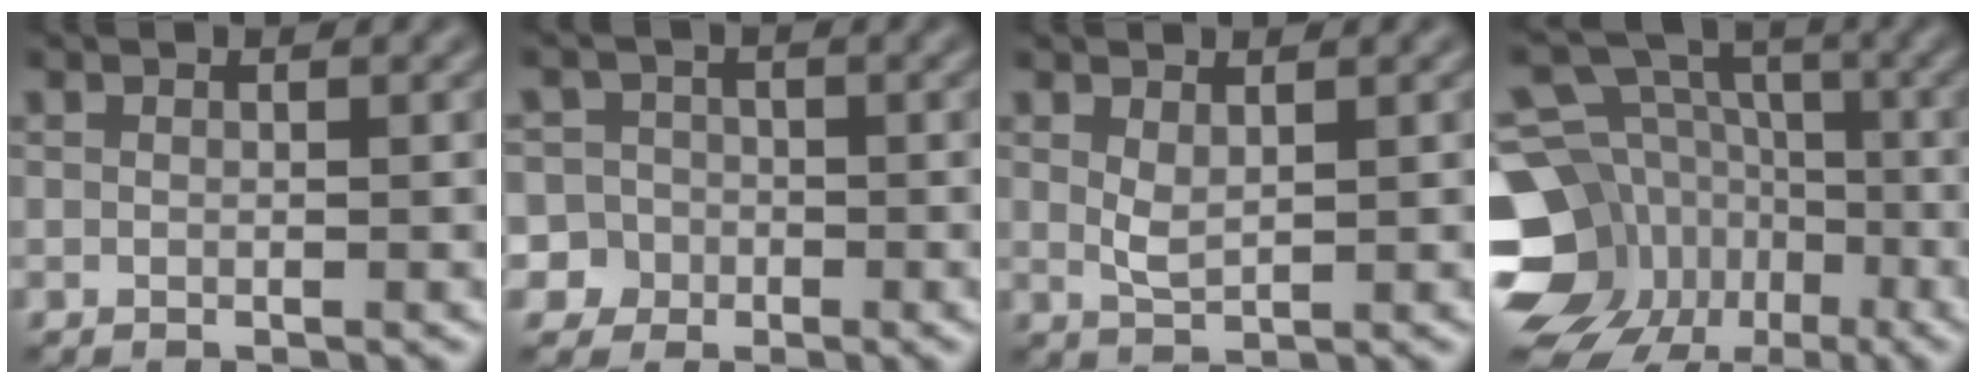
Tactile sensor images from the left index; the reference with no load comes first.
{"total": 6.0, "force": [-2.1, 5.6, 0.8], "torque": [-0.003, 0.013, -0.067]}
{"total": 1.6, "force": [0.8, 0.6, 1.3], "torque": [-0.031, -0.002, 0.019]}
{"total": 15.1, "force": [-6.5, 12.1, 6.1], "torque": [-0.151, -0.007, -0.111]}